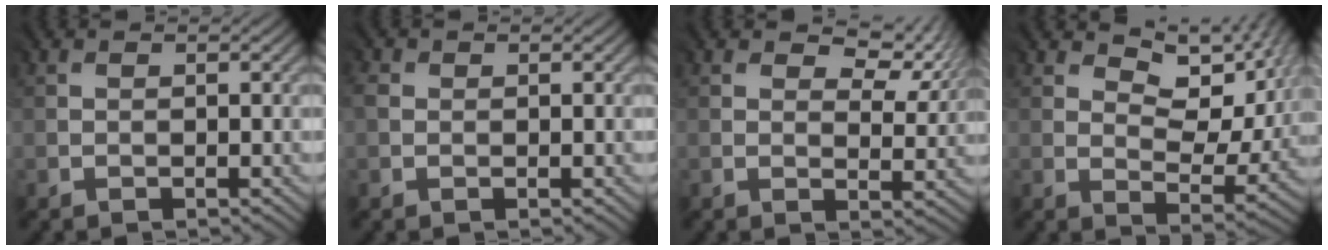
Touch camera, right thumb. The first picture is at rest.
{"total": 1.2, "force": [-0.2, 1.1, 0.1], "torque": [-0.005, -0.002, -0.008]}
{"total": 5.9, "force": [2.6, 3.2, 4.2], "torque": [-0.066, -0.007, 0.042]}
{"total": 8.7, "force": [4.0, 4.5, 6.3], "torque": [-0.100, -0.011, 0.066]}